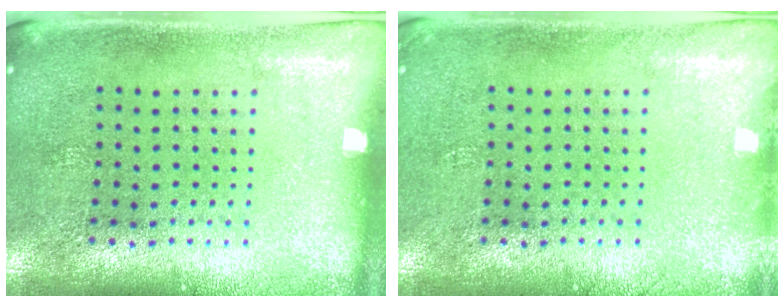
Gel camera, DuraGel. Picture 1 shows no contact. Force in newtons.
{"total": 0.7, "press": 0.7, "slide": 0.1}